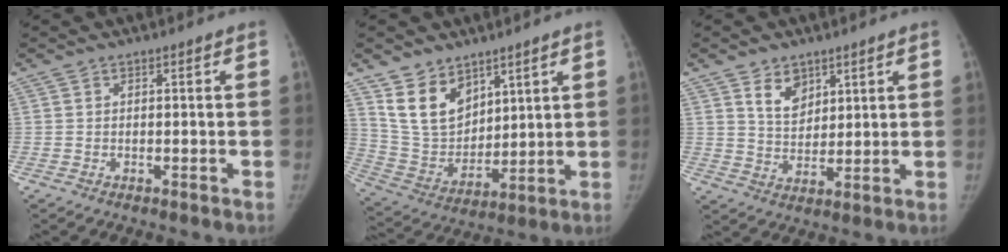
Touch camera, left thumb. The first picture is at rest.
{"total": 12.6, "force": [7.9, 8.1, 5.7], "torque": [-0.072, -0.048, 0.168]}
{"total": 6.4, "force": [3.7, 4.2, 3.2], "torque": [-0.029, -0.029, 0.072]}